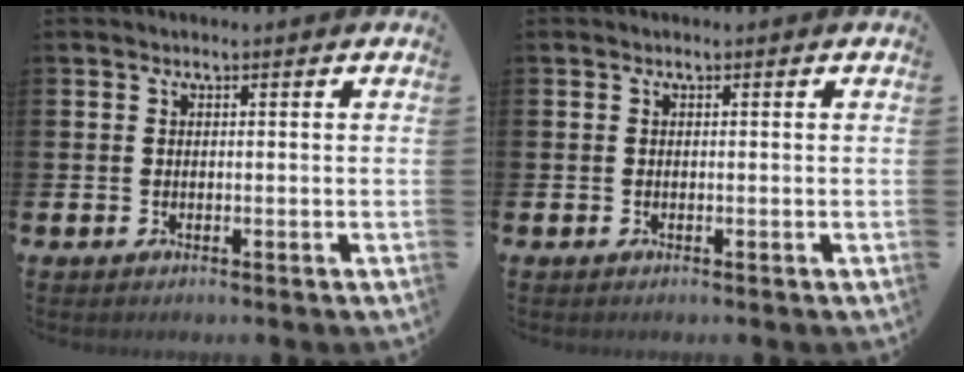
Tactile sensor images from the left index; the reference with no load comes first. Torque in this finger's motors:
{"motor_torque": [0.23, -0.21, 0.02, 0.00]}